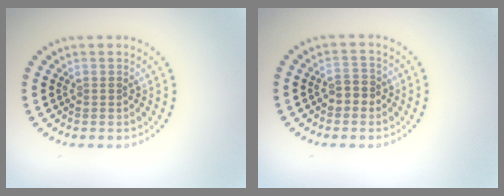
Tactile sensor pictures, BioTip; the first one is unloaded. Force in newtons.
{"total": 1.7, "press": 1.6, "slide": 0.6}